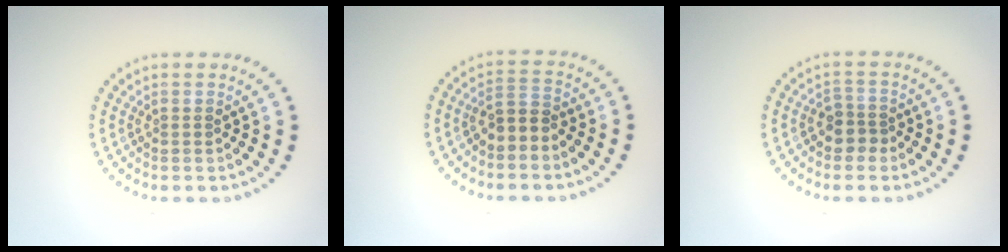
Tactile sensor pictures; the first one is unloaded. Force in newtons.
{"total": 2.5, "press": 2.2, "slide": 1.1}
{"total": 2.0, "press": 1.7, "slide": 1.0}